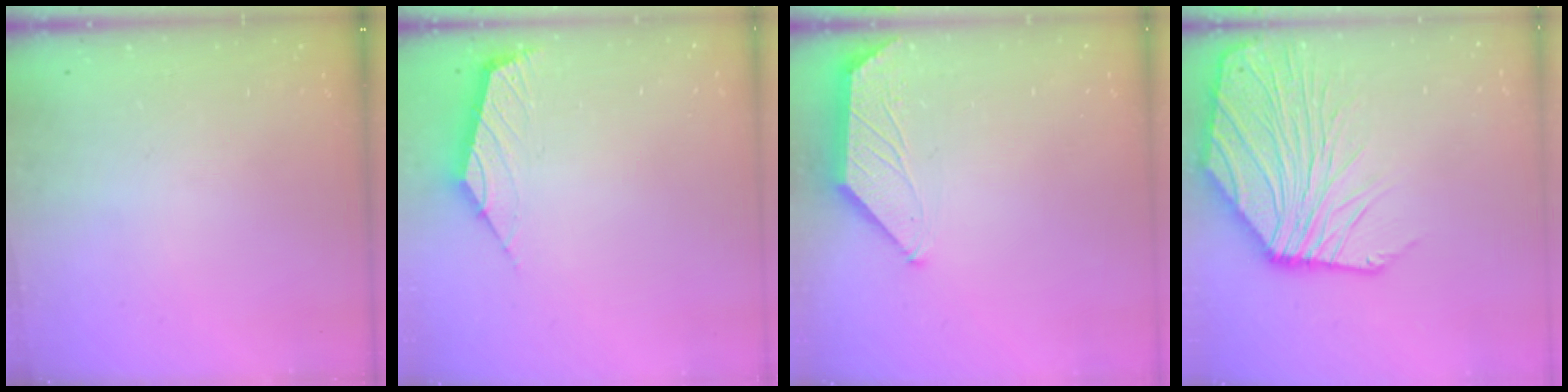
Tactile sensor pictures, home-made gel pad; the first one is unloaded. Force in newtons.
{"total": 2.5, "press": 2.4, "slide": 0.7}
{"total": 0.9, "press": 0.9, "slide": 0.2}
{"total": 10.9, "press": 10.6, "slide": 2.2}